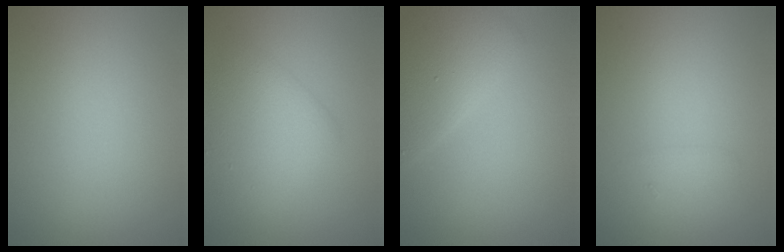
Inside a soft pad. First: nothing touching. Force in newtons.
{"total": 3.8, "press": 3.7, "slide": 0.3}
{"total": 3.7, "press": 3.7, "slide": 0.3}
{"total": 1.0, "press": 1.0, "slide": 0.1}